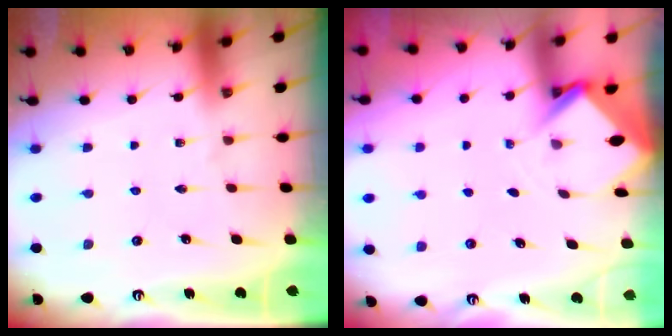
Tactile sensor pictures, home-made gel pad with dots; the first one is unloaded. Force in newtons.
{"total": 2.9, "press": 2.9, "slide": 0.3}